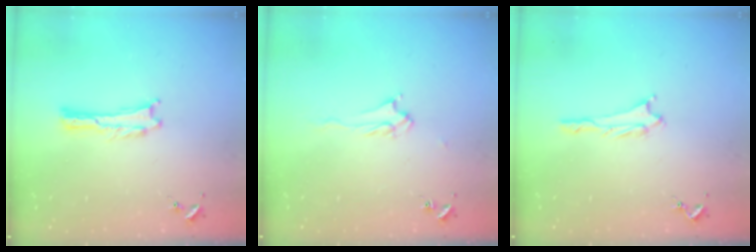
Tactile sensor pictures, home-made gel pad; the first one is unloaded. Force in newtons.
{"total": 2.5, "press": 2.4, "slide": 0.4}
{"total": 1.1, "press": 1.0, "slide": 0.1}